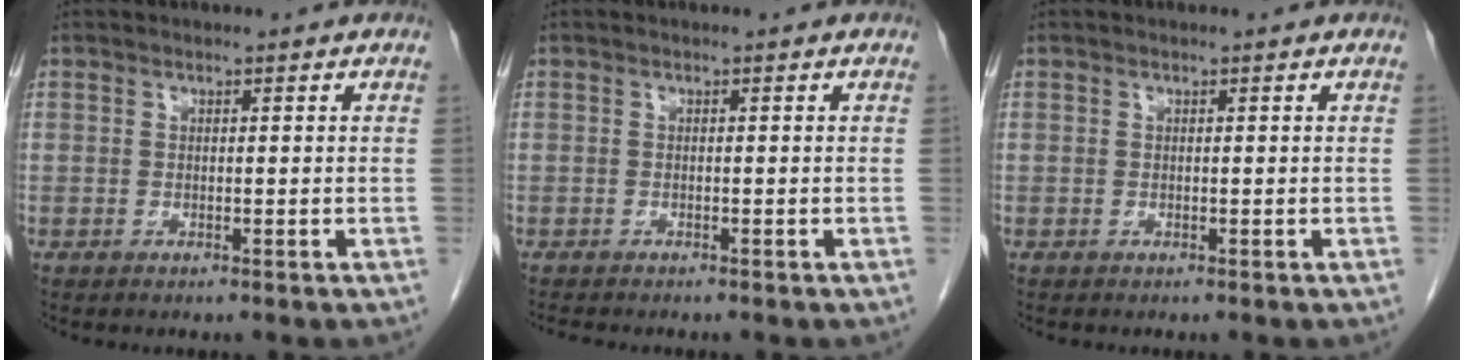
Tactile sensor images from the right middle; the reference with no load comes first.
{"total": 2.0, "force": [-1.8, 0.4, 0.8], "torque": [-0.017, -0.005, -0.025]}
{"total": 0.0}